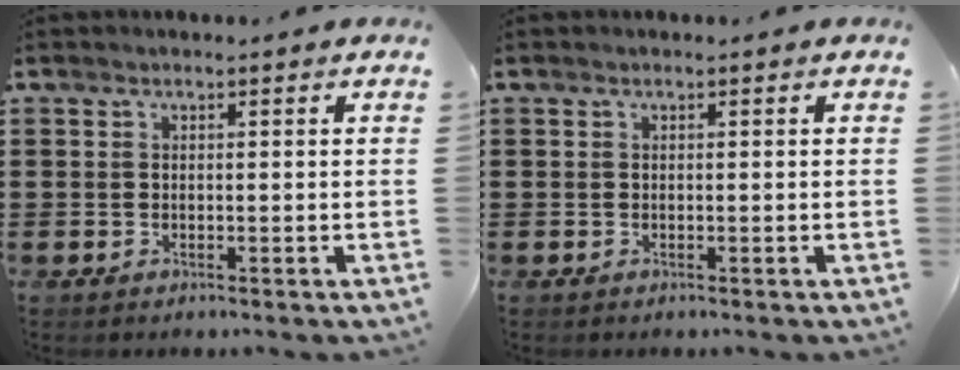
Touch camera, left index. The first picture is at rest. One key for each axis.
{"total": 0.0}